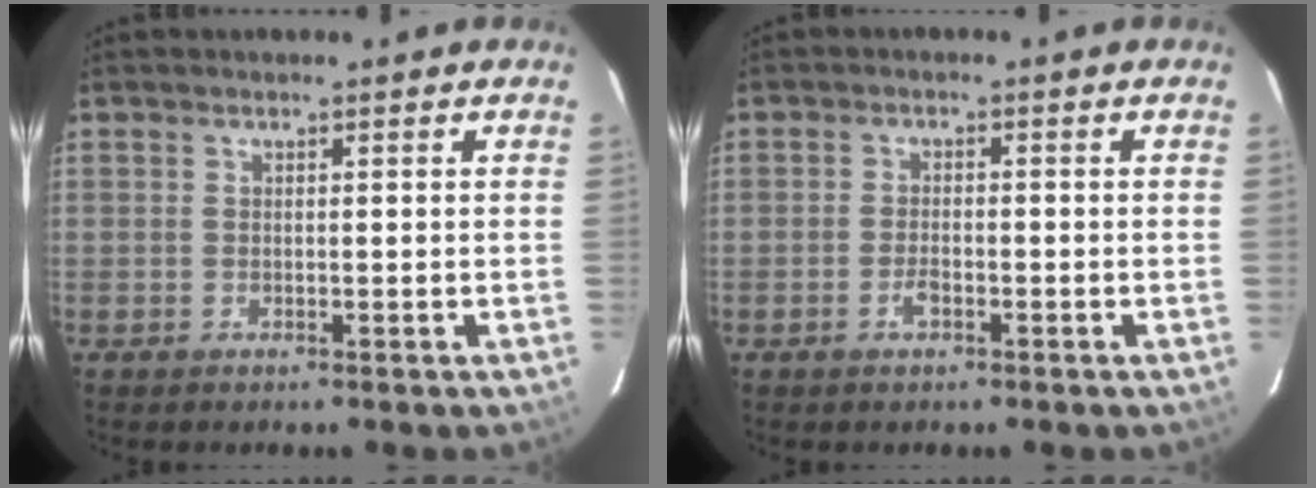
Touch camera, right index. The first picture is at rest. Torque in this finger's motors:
{"motor_torque": [0.22, -0.15, 0.04, 0.01]}